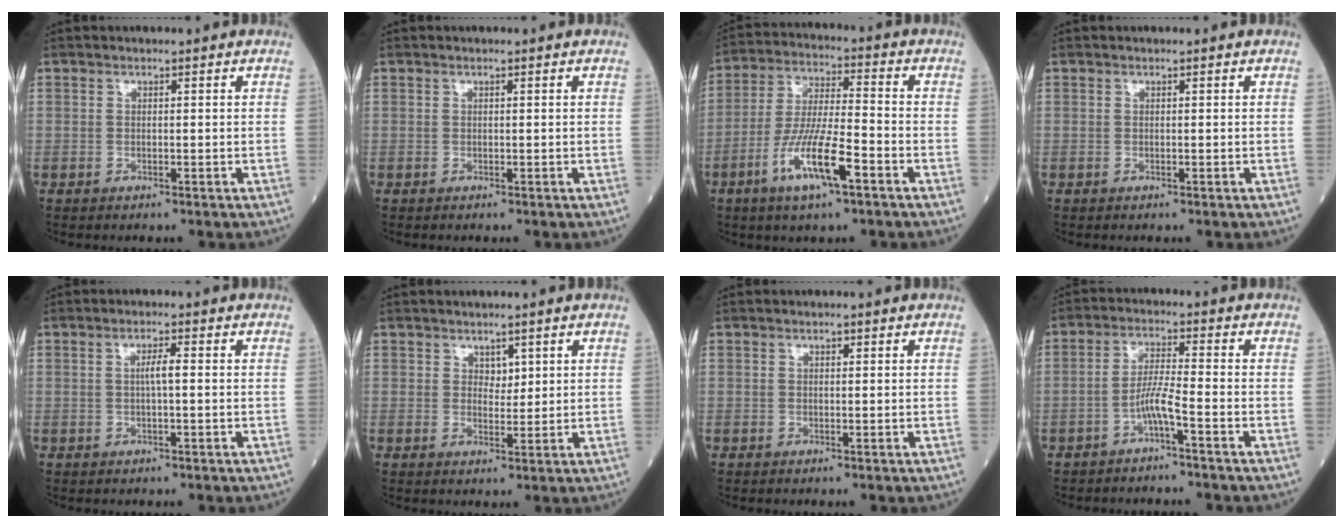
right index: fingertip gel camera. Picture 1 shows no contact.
{"total": 0.0}
{"total": 11.2, "force": [-5.2, 1.6, 9.8], "torque": [-0.193, -0.010, -0.097]}
{"total": 0.0}
{"total": 2.1, "force": [0.1, 0.1, 2.1], "torque": [-0.039, 0.003, -0.001]}
{"total": 2.1, "force": [1.1, 1.3, 1.2], "torque": [-0.012, -0.003, 0.019]}
{"total": 0.6, "force": [0.3, 0.2, 0.4], "torque": [-0.008, -0.001, 0.004]}
{"total": 3.8, "force": [-2.2, -0.2, 3.0], "torque": [-0.060, 0.007, -0.046]}